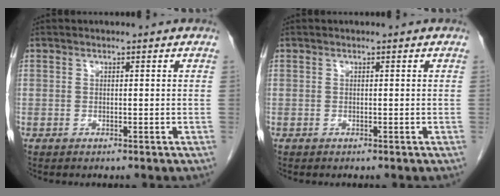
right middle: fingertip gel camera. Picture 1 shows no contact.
{"total": 0.0}